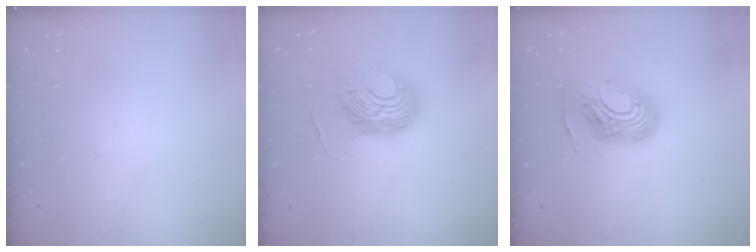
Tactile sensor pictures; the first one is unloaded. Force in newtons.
{"total": 9.7, "press": 9.6, "slide": 1.1}
{"total": 15.0, "press": 14.9, "slide": 1.9}